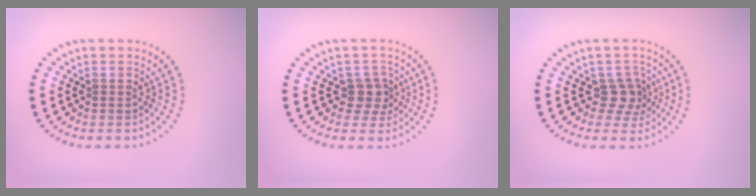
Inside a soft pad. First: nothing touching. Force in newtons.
{"total": 2.3, "press": 1.9, "slide": 1.3}
{"total": 2.4, "press": 1.8, "slide": 1.6}